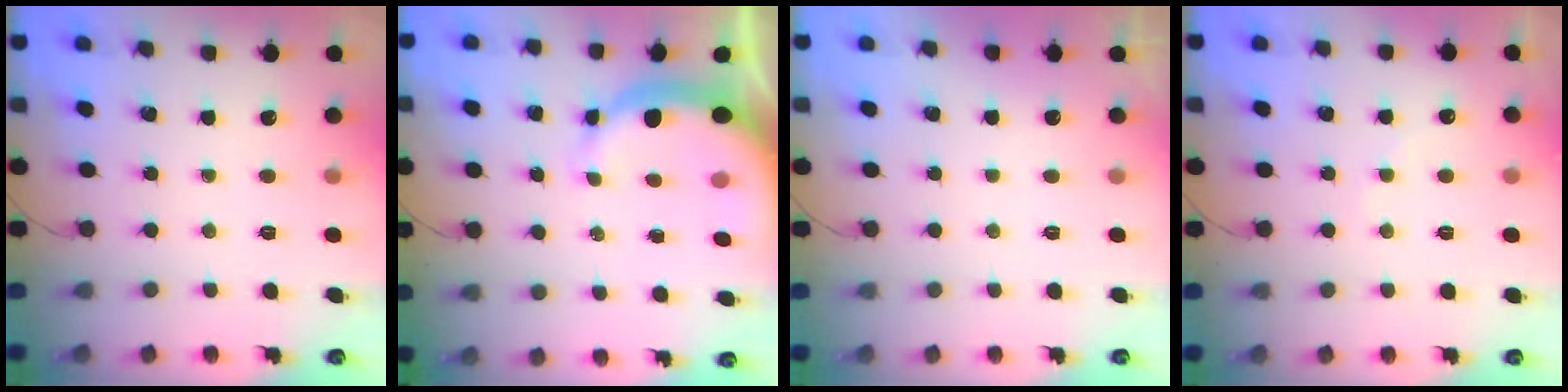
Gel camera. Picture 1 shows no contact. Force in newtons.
{"total": 8.5, "press": 8.3, "slide": 1.7}
{"total": 3.0, "press": 3.0, "slide": 0.1}
{"total": 5.0, "press": 5.0, "slide": 0.9}